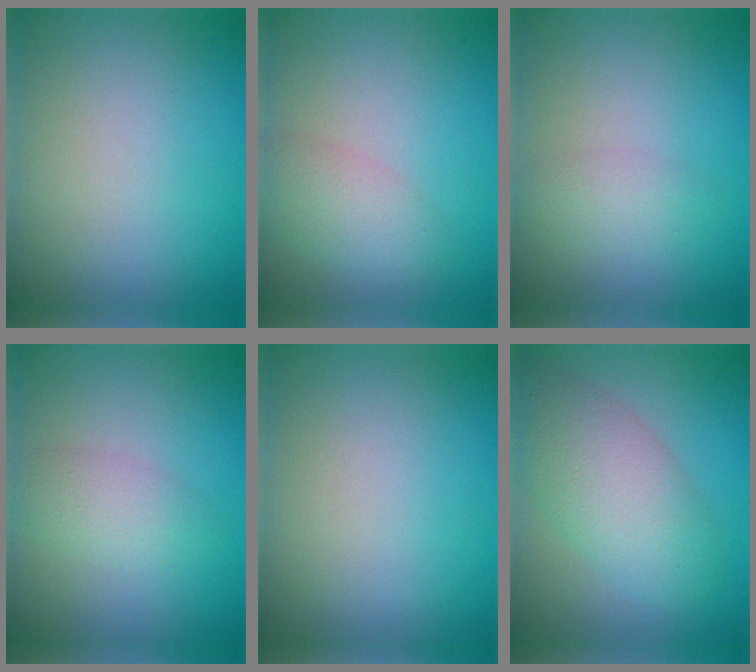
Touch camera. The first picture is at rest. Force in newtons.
{"total": 2.9, "press": 2.9, "slide": 0.1}
{"total": 1.9, "press": 1.9, "slide": 0.1}
{"total": 2.5, "press": 2.4, "slide": 0.2}
{"total": 0.0}
{"total": 6.3, "press": 6.3, "slide": 0.4}